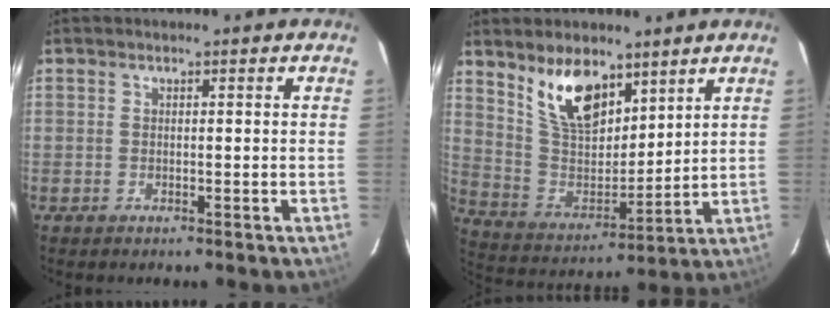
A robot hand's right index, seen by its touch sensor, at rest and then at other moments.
{"total": 13.4, "force": [8.5, 6.7, 8.0], "torque": [-0.151, -0.002, 0.174]}